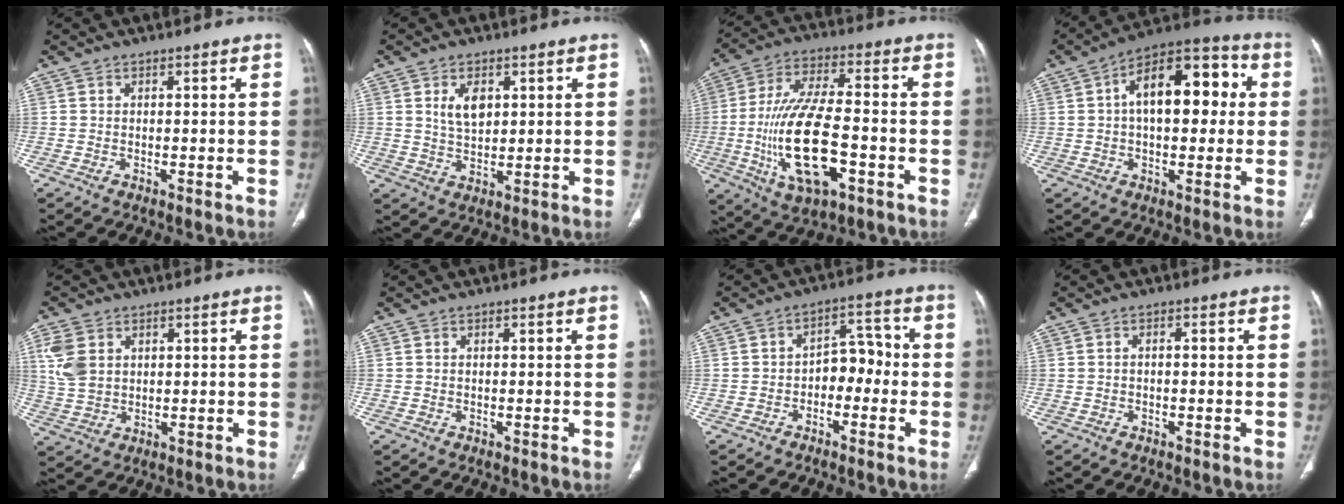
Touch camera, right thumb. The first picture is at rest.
{"total": 5.5, "force": [1.9, 3.3, 4.0], "torque": [-0.058, -0.013, 0.040]}
{"total": 18.9, "force": [-4.8, 7.6, 16.6], "torque": [-0.325, 0.018, -0.078]}
{"total": 16.8, "force": [2.7, 8.9, 14.0], "torque": [-0.183, 0.039, 0.034]}
{"total": 7.0, "force": [2.4, 5.0, 4.3], "torque": [-0.091, -0.004, 0.056]}
{"total": 0.0}
{"total": 6.5, "force": [-1.9, 4.4, 4.3], "torque": [-0.033, 0.041, -0.040]}
{"total": 0.8, "force": [-0.3, 0.4, 0.6], "torque": [-0.013, 0.005, -0.005]}